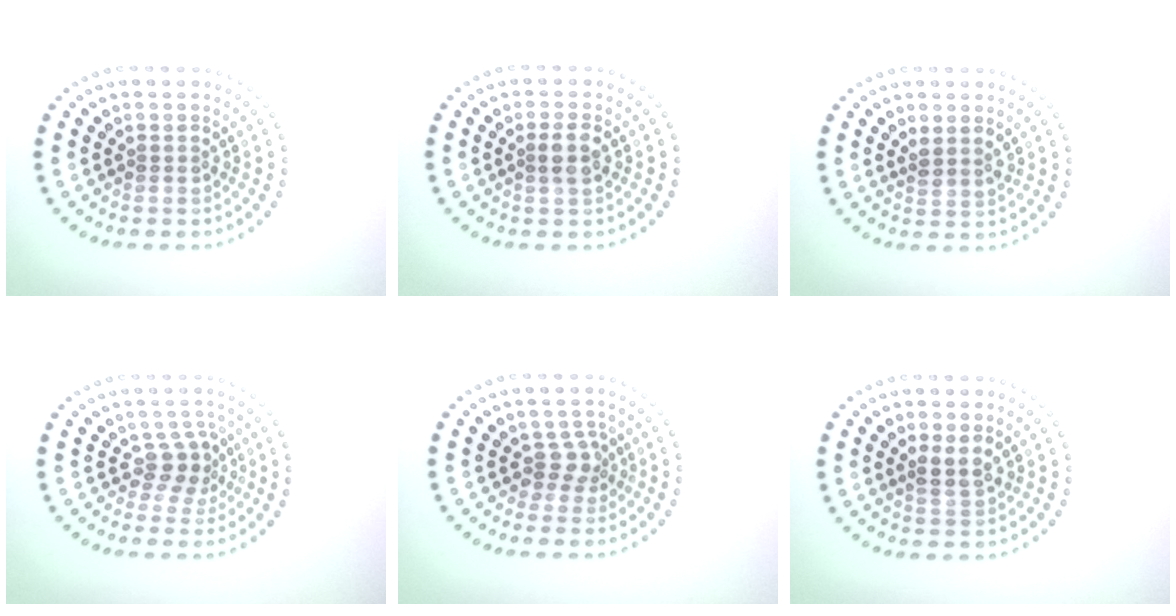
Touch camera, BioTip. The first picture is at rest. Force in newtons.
{"total": 1.9, "press": 1.8, "slide": 0.7}
{"total": 1.5, "press": 1.1, "slide": 0.9}
{"total": 2.4, "press": 1.8, "slide": 1.5}
{"total": 2.0, "press": 1.4, "slide": 1.4}
{"total": 2.0, "press": 1.7, "slide": 1.0}